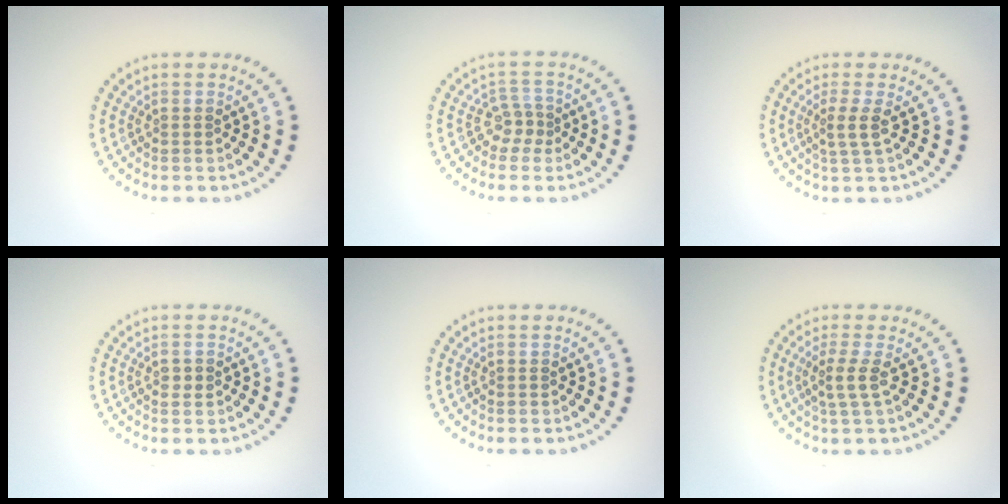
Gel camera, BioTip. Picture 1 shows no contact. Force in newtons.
{"total": 2.0, "press": 1.3, "slide": 1.4}
{"total": 1.8, "press": 1.4, "slide": 1.1}
{"total": 1.0, "press": 1.0, "slide": 0.2}
{"total": 0.0}
{"total": 2.2, "press": 1.7, "slide": 1.4}